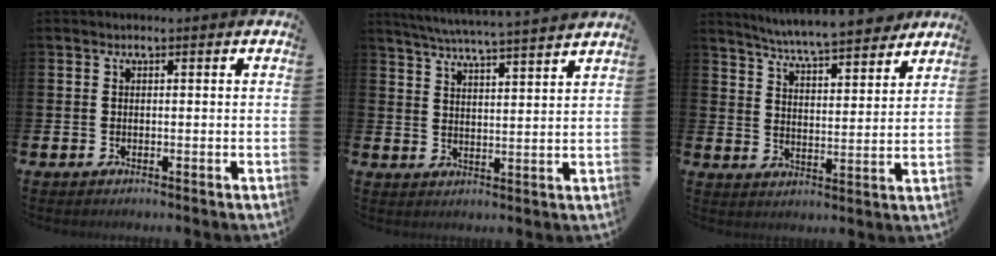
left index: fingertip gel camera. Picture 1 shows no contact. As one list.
[{"total": 5.8, "force": [5.6, -0.6, 1.3], "torque": [-0.041, -0.041, 0.095]}, {"total": 7.0, "force": [6.8, 0.0, 1.6], "torque": [-0.052, -0.050, 0.118]}]